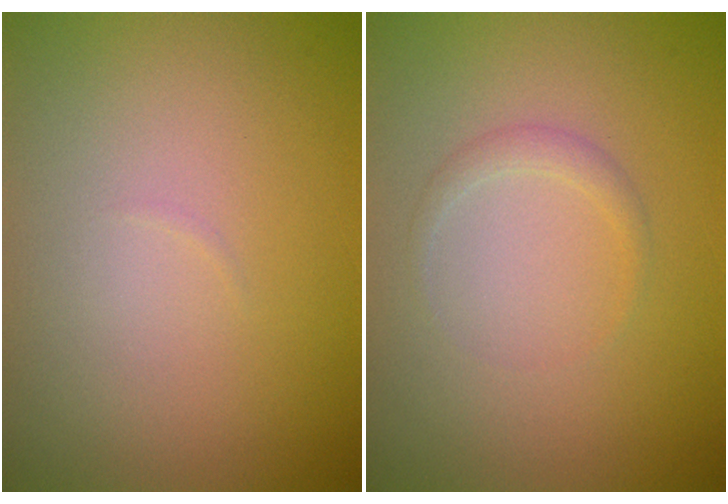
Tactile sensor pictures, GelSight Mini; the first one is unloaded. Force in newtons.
{"total": 1.0, "press": 1.0, "slide": 0.1}